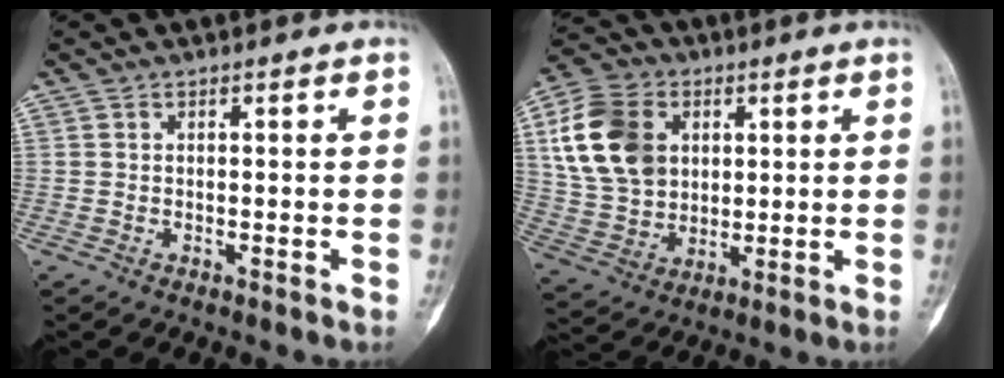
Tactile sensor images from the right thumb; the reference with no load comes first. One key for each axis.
{"total": 15.9, "fx": 4.3, "fy": 12.0, "fz": 9.5, "tx": -0.161, "ty": -0.002, "tz": 0.083}